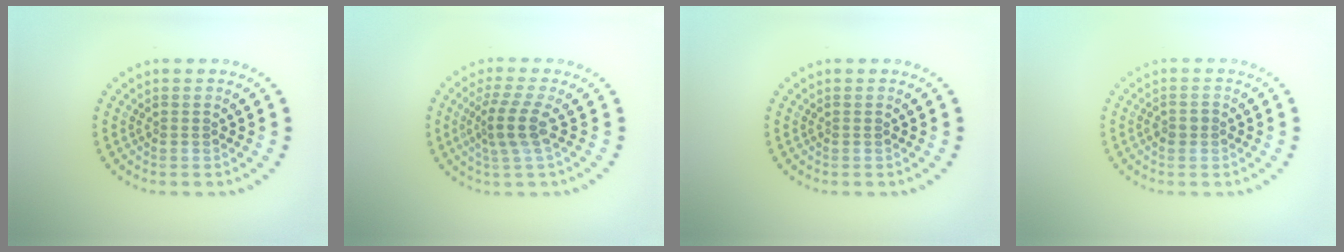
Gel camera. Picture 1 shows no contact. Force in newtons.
{"total": 3.1, "press": 2.3, "slide": 2.0}
{"total": 0.0}
{"total": 1.1, "press": 1.1, "slide": 0.1}